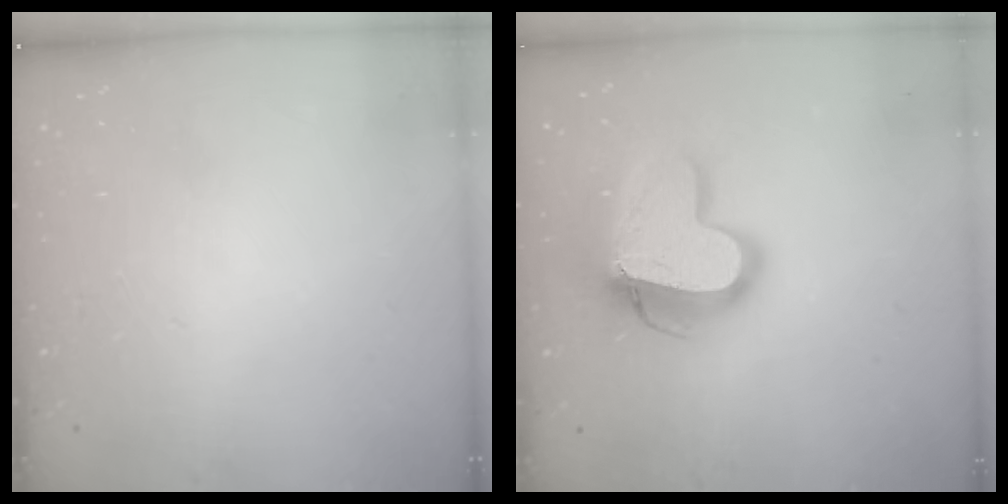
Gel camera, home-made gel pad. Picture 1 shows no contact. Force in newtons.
{"total": 16.8, "press": 16.7, "slide": 1.8}